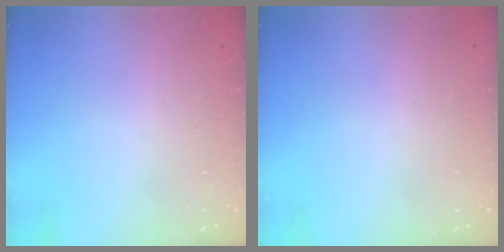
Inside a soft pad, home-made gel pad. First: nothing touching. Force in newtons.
{"total": 0.0}